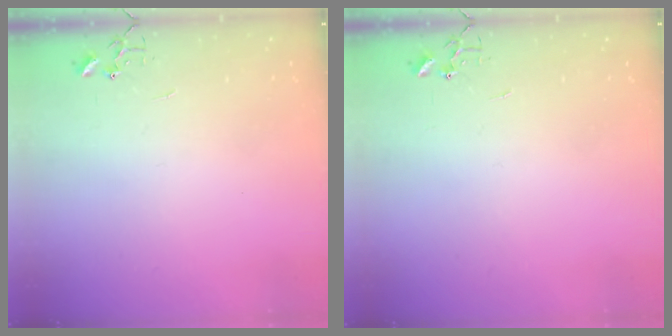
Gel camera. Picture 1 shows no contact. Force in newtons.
{"total": 0.0}